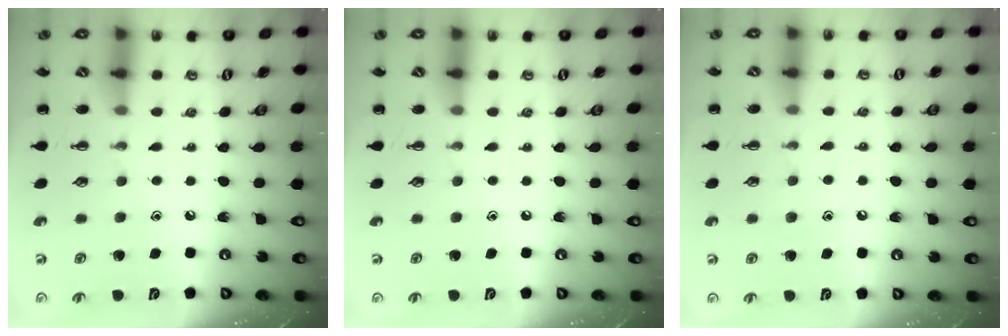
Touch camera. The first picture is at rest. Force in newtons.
{"total": 0.0}
{"total": 6.8, "press": 6.6, "slide": 1.7}